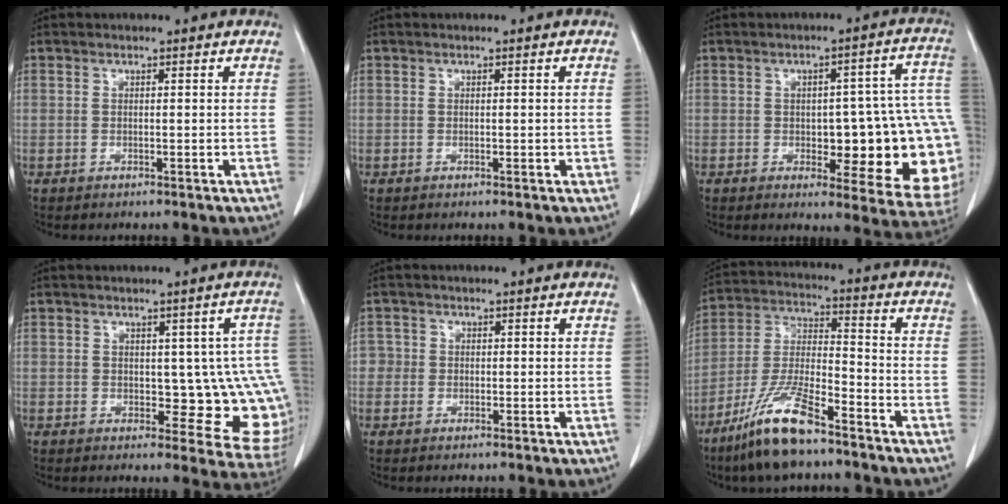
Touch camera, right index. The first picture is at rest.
{"total": 0.6, "force": [-0.1, 0.3, 0.5], "torque": [-0.008, 0.001, 0.001]}
{"total": 19.3, "force": [-2.7, 6.0, 18.1], "torque": [-0.145, 0.034, -0.010]}
{"total": 9.8, "force": [-0.5, 4.4, 8.8], "torque": [-0.087, 0.008, 0.004]}
{"total": 1.7, "force": [-0.3, 1.7, 0.0], "torque": [0.014, 0.007, -0.008]}
{"total": 12.8, "force": [-9.0, 2.2, 8.8], "torque": [-0.190, -0.021, -0.172]}